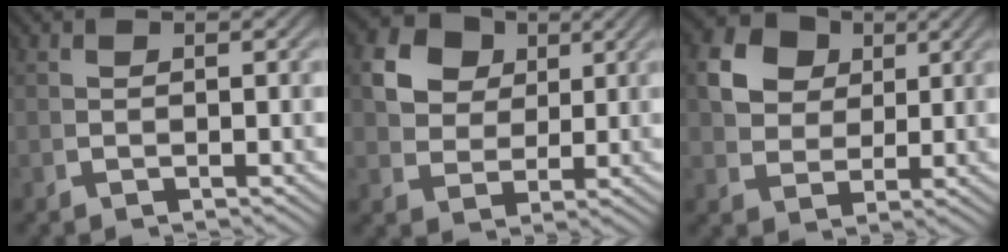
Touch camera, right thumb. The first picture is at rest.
{"total": 9.2, "force": [3.1, 7.4, 4.6], "torque": [-0.105, -0.012, 0.054]}
{"total": 9.0, "force": [3.0, 7.2, 4.5], "torque": [-0.103, -0.010, 0.054]}